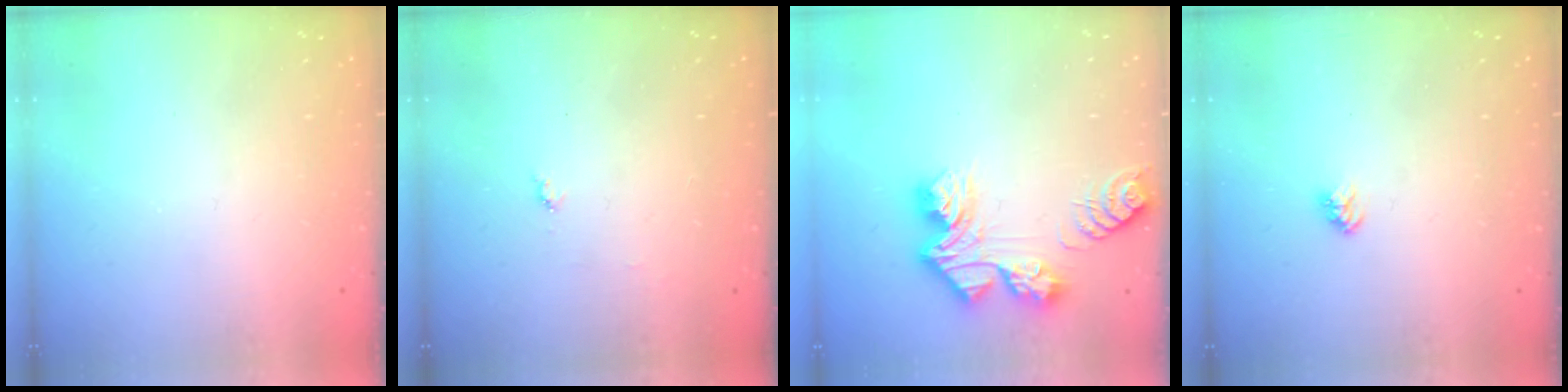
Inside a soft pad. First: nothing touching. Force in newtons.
{"total": 3.9, "press": 3.9, "slide": 0.4}
{"total": 12.0, "press": 12.0, "slide": 1.1}
{"total": 3.2, "press": 3.1, "slide": 0.3}